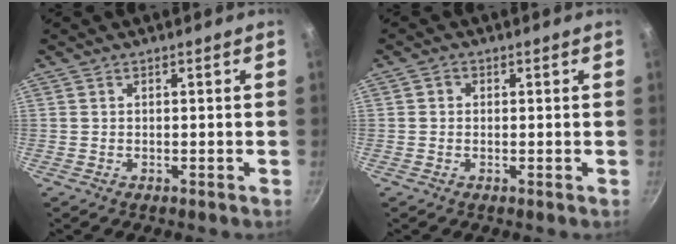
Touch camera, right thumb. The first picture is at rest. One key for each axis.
{"total": 2.0, "fx": 0.2, "fy": 1.8, "fz": 0.8, "tx": -0.006, "ty": 0.002, "tz": -0.003}